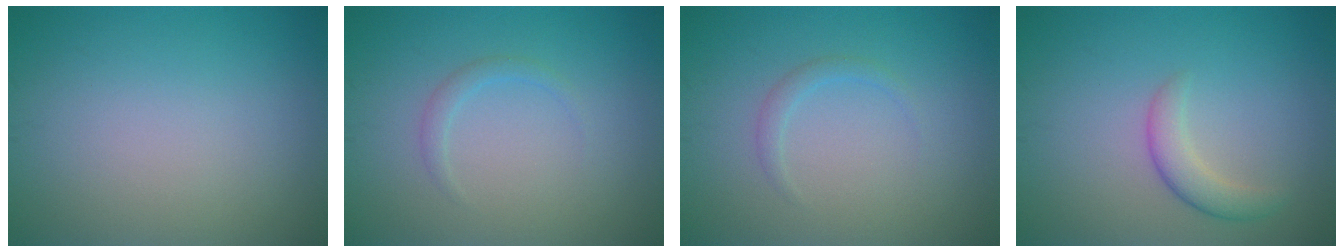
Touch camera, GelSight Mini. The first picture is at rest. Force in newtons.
{"total": 1.1, "press": 1.1, "slide": 0.1}
{"total": 1.1, "press": 1.1, "slide": 0.1}
{"total": 2.3, "press": 2.3, "slide": 0.1}